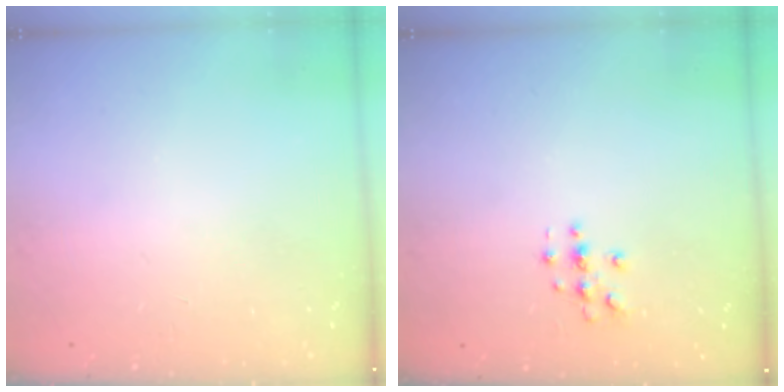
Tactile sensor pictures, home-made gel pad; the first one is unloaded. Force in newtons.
{"total": 2.7, "press": 2.7, "slide": 0.3}